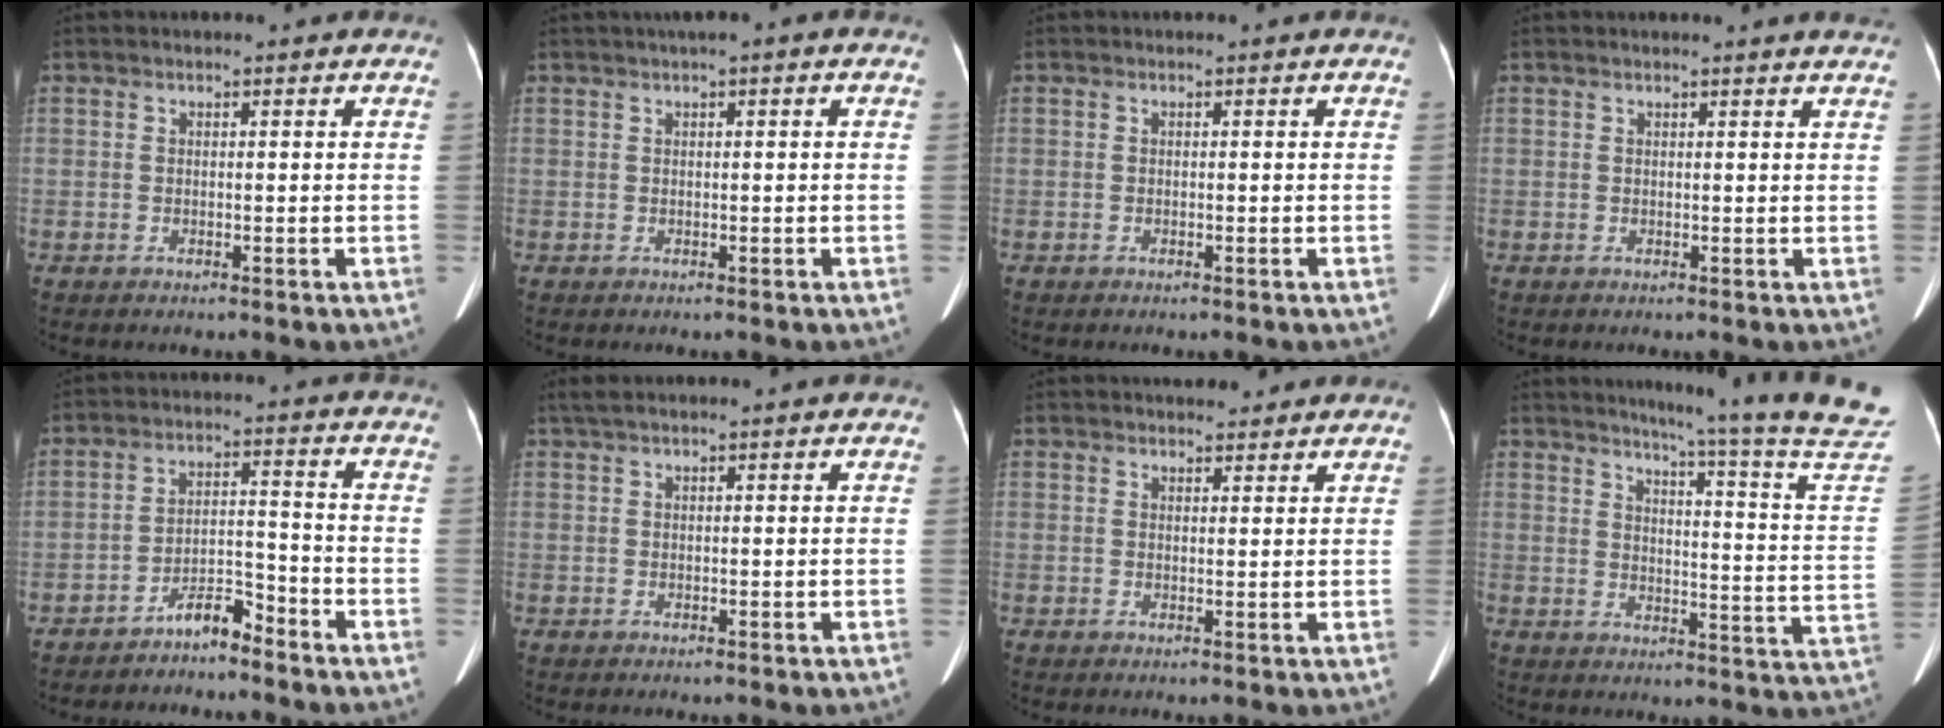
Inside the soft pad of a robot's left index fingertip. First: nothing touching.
{"total": 2.2, "force": [1.0, 0.2, 1.9], "torque": [-0.038, 0.013, 0.016]}
{"total": 0.0}
{"total": 4.0, "force": [3.8, -0.4, 1.2], "torque": [-0.017, 0.000, 0.024]}
{"total": 4.7, "force": [-4.2, 0.8, 1.9], "torque": [-0.031, 0.003, -0.075]}
{"total": 2.8, "force": [2.3, 0.2, 1.6], "torque": [-0.024, 0.040, 0.040]}
{"total": 4.0, "force": [3.6, 1.4, 1.0], "torque": [-0.006, 0.008, 0.043]}
{"total": 22.9, "force": [20.5, -3.0, 9.7], "torque": [-0.147, -0.125, 0.238]}